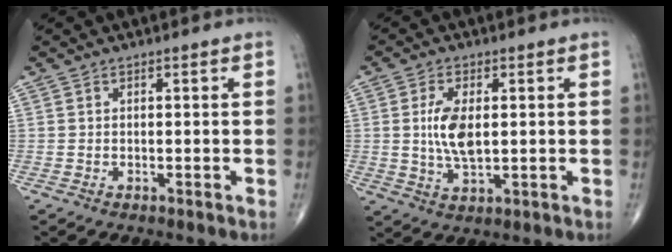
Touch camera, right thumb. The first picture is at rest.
{"total": 7.5, "force": [0.8, 3.5, 6.6], "torque": [-0.132, -0.009, 0.017]}